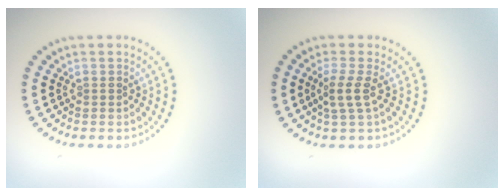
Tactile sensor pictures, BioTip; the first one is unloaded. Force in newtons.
{"total": 2.1, "press": 1.7, "slide": 1.3}